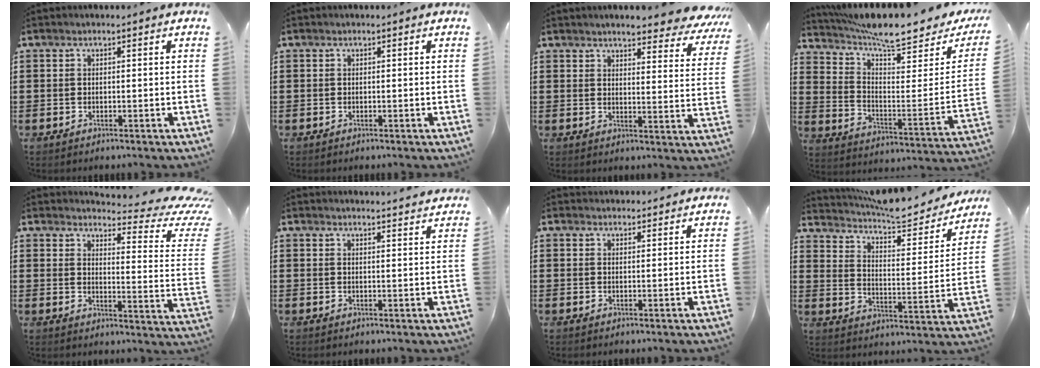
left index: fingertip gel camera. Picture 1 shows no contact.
{"total": 0.0}
{"total": 5.0, "force": [4.7, 0.0, 1.9], "torque": [-0.047, -0.028, 0.079]}
{"total": 8.6, "force": [7.5, 0.9, 4.0], "torque": [-0.097, -0.062, 0.124]}
{"total": 5.1, "force": [4.1, 0.3, 3.0], "torque": [-0.047, -0.045, 0.059]}
{"total": 2.7, "force": [2.6, -0.5, 0.0], "torque": [-0.008, -0.014, 0.049]}
{"total": 1.9, "force": [1.9, 0.2, -0.2], "torque": [-0.003, -0.003, 0.037]}
{"total": 7.1, "force": [6.3, 1.3, 2.9], "torque": [-0.071, -0.043, 0.103]}